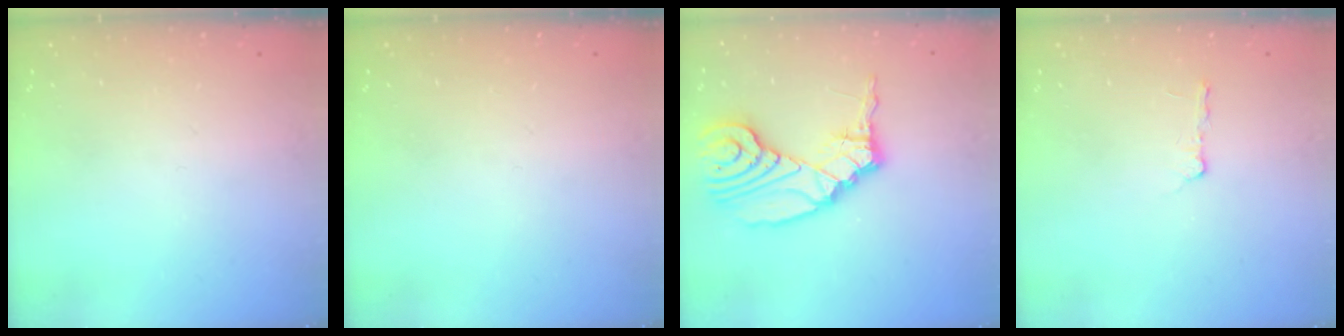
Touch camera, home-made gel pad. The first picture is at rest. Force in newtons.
{"total": 0.0}
{"total": 14.8, "press": 14.7, "slide": 1.9}
{"total": 2.4, "press": 2.3, "slide": 0.4}